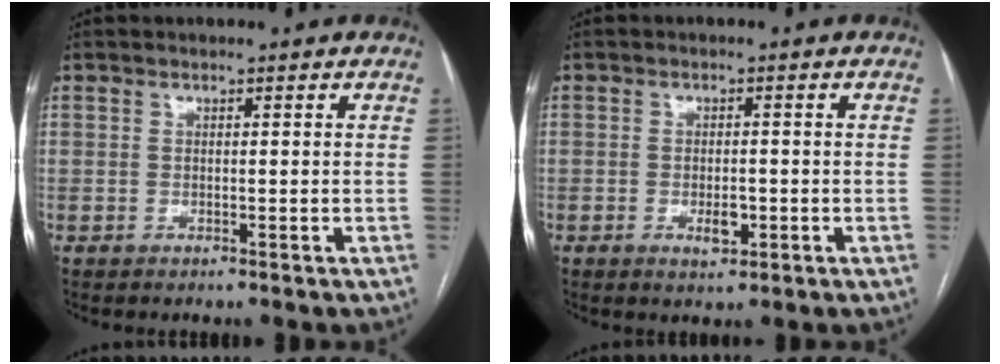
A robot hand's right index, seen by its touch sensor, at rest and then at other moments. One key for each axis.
{"total": 2.9, "fx": -1.0, "fy": 1.3, "fz": 2.4, "tx": -0.039, "ty": 0.001, "tz": -0.011}